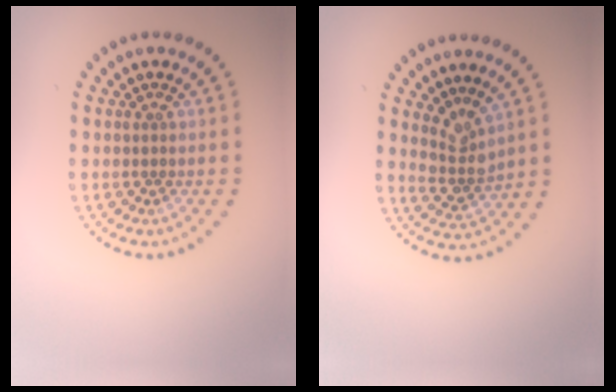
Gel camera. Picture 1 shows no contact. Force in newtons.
{"total": 2.8, "press": 2.0, "slide": 1.9}